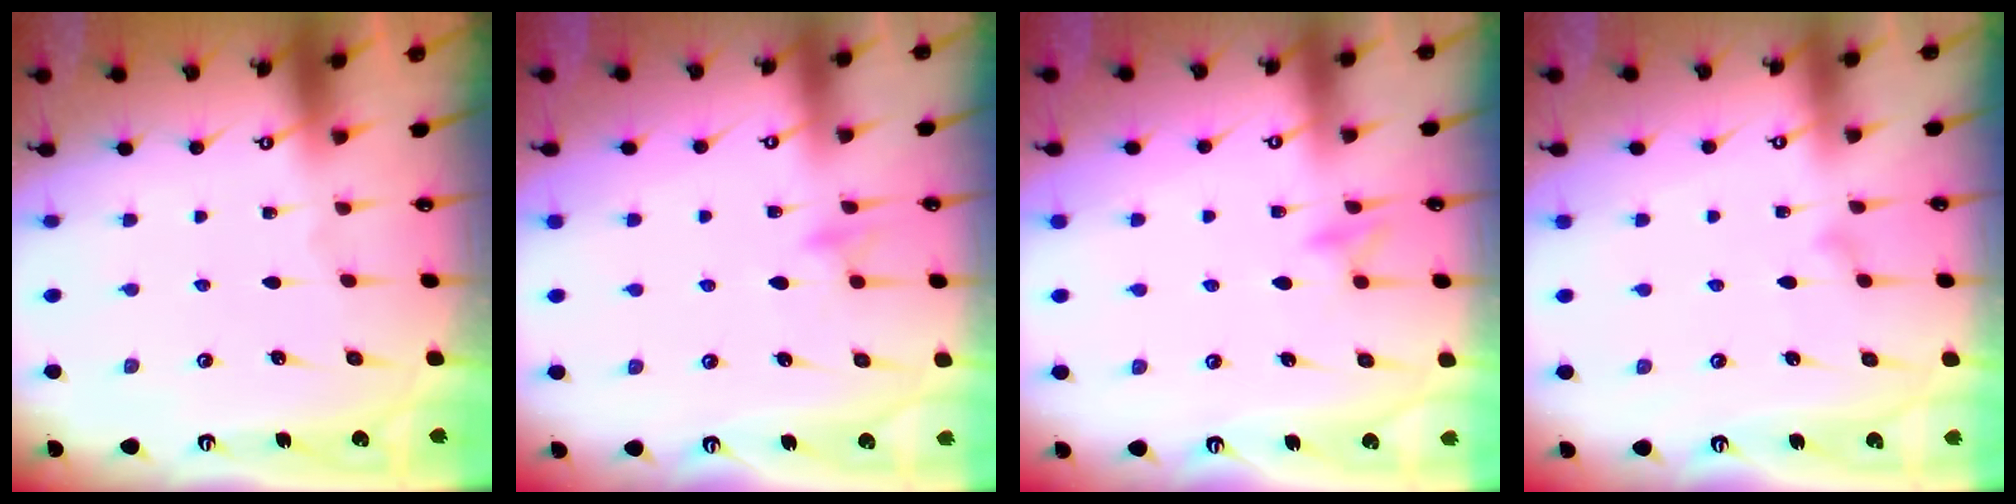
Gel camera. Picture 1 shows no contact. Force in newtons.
{"total": 8.3, "press": 8.3, "slide": 0.9}
{"total": 8.8, "press": 8.8, "slide": 0.7}
{"total": 8.0, "press": 8.0, "slide": 0.4}